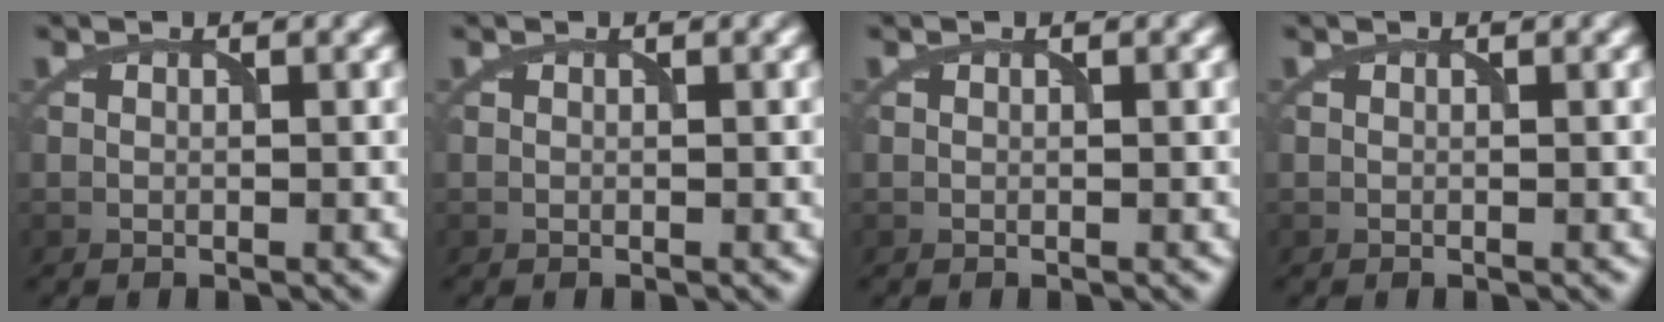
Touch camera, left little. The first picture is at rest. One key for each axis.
{"total": 0.0}
{"total": 0.0}
{"total": 0.0}